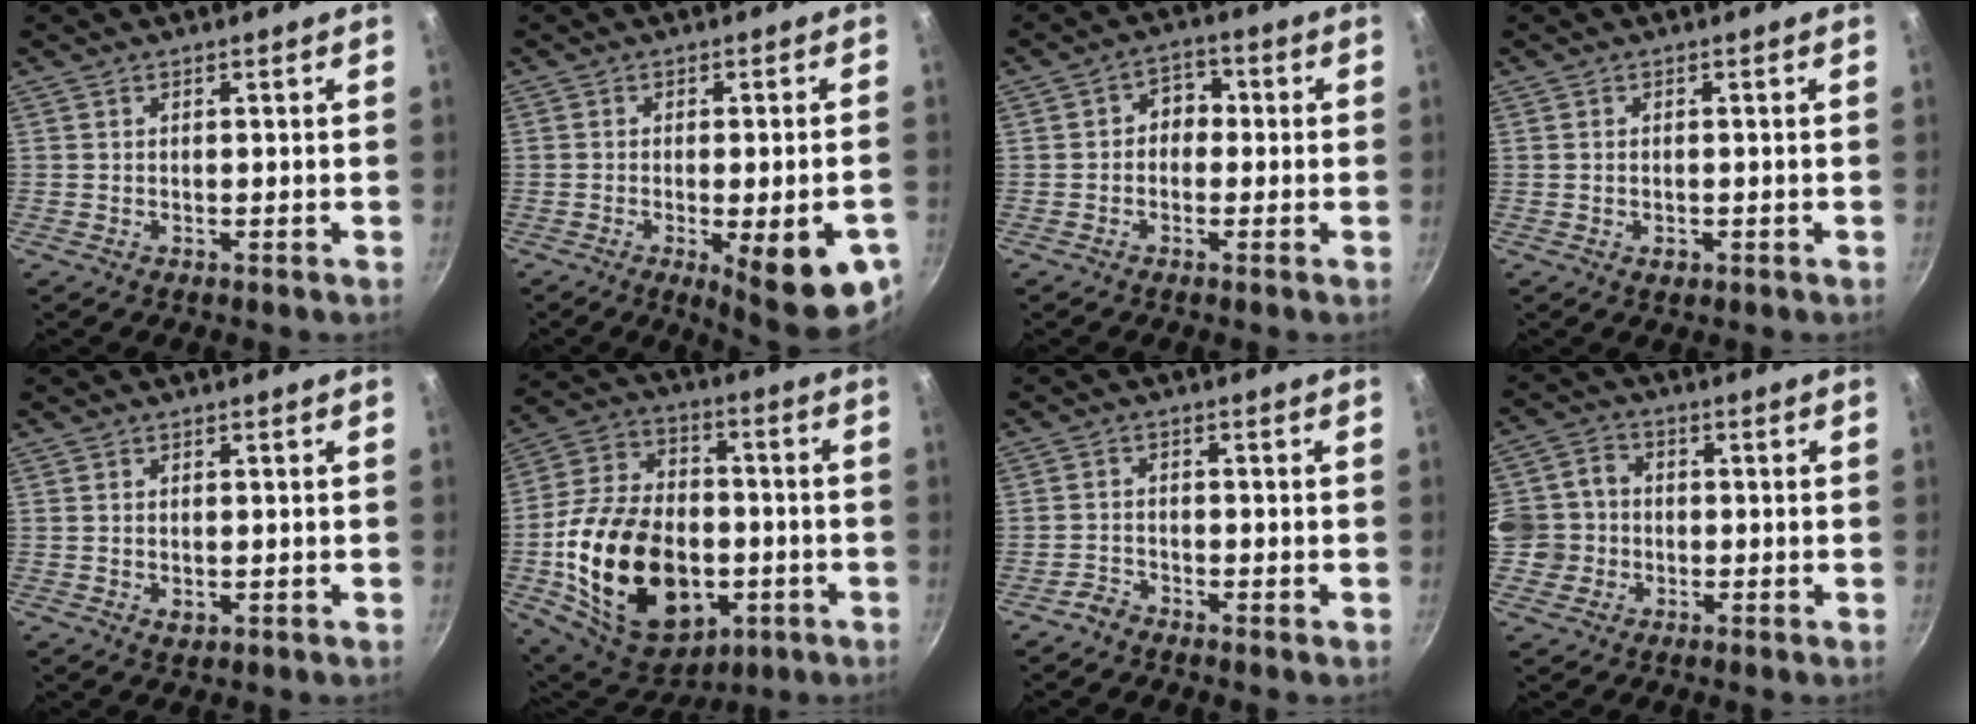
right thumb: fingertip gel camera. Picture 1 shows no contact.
{"total": 14.9, "force": [-5.5, 4.0, 13.3], "torque": [-0.148, 0.004, -0.062]}
{"total": 4.6, "force": [-0.4, 3.7, 2.6], "torque": [-0.002, 0.016, -0.017]}
{"total": 1.7, "force": [-0.6, 1.1, 1.1], "torque": [-0.016, 0.000, -0.010]}
{"total": 1.9, "force": [-0.2, 1.4, 1.4], "torque": [-0.021, -0.004, -0.001]}
{"total": 27.9, "force": [-5.8, 18.5, 20.1], "torque": [-0.332, 0.030, -0.083]}
{"total": 2.0, "force": [-1.9, 0.7, 0.4], "torque": [-0.009, 0.017, -0.041]}
{"total": 7.4, "force": [-1.1, 7.0, 2.4], "torque": [-0.005, 0.017, -0.033]}